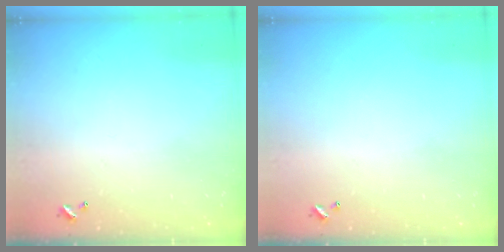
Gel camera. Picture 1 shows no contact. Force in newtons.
{"total": 0.0}